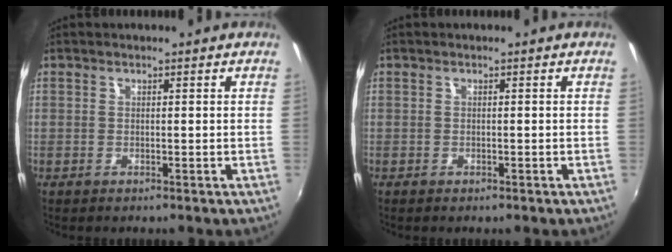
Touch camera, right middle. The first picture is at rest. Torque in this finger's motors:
{"motor_torque": [-0.30, 0.19, 0.04, -0.01]}